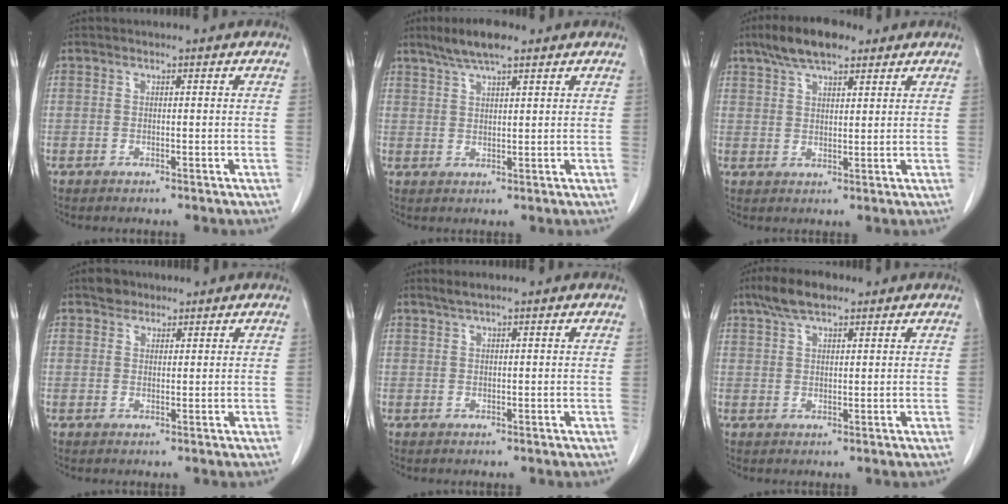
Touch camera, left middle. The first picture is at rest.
{"total": 5.9, "force": [4.3, 1.0, 3.9], "torque": [-0.081, 0.012, 0.078]}
{"total": 7.8, "force": [5.5, 2.6, 4.8], "torque": [-0.093, 0.017, 0.097]}
{"total": 2.2, "force": [1.7, 1.4, 0.4], "torque": [-0.008, 0.005, 0.026]}
{"total": 1.5, "force": [1.2, 0.0, 0.9], "torque": [-0.022, 0.006, 0.025]}
{"total": 5.5, "force": [3.9, 1.8, 3.4], "torque": [-0.074, 0.017, 0.071]}